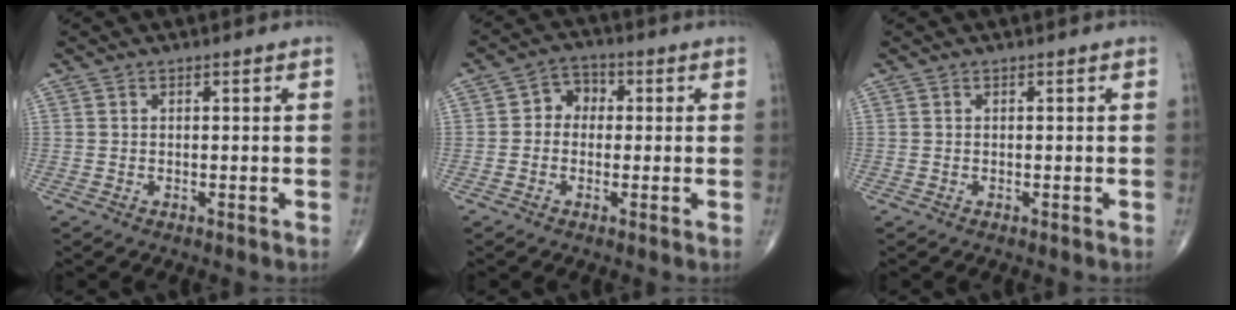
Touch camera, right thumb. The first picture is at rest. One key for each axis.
{"total": 6.3, "fx": 0.1, "fy": 5.1, "fz": 3.7, "tx": -0.035, "ty": 0.025, "tz": -0.011}
{"total": 0.0}